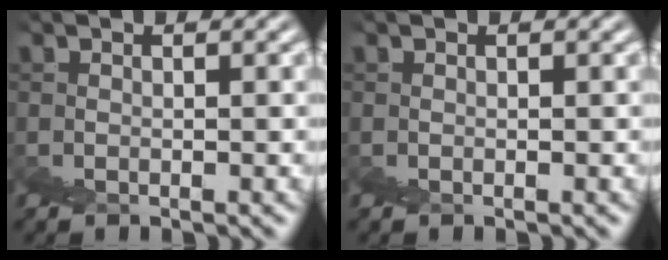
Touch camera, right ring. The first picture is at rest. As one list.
[{"total": 0.0}]